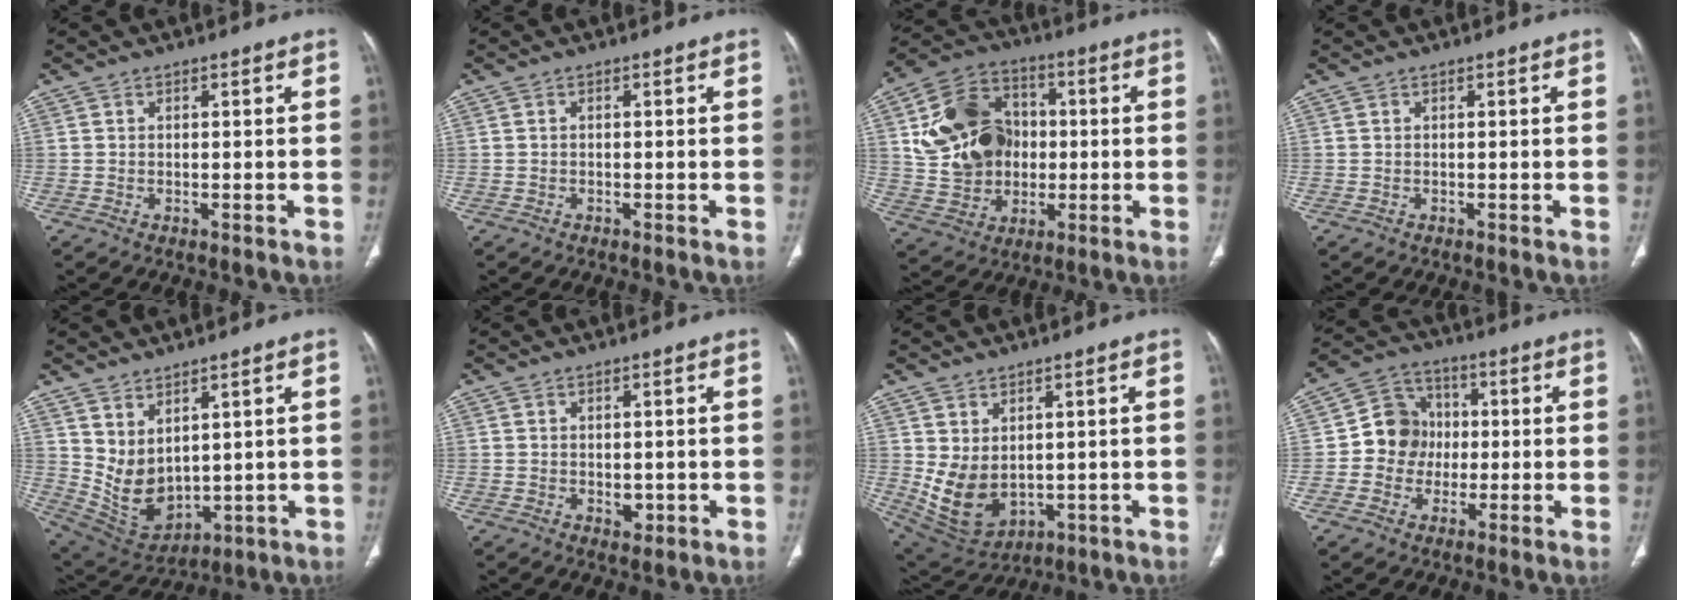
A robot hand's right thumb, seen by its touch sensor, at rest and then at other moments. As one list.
[{"total": 0.0}, {"total": 17.9, "force": [1.7, 14.3, 10.6], "torque": [-0.160, 0.014, 0.038]}, {"total": 0.0}, {"total": 9.4, "force": [3.3, 5.6, 6.8], "torque": [-0.104, -0.027, 0.097]}, {"total": 1.9, "force": [-0.2, 1.4, 1.3], "torque": [-0.011, -0.003, 0.003]}, {"total": 9.3, "force": [0.5, 6.4, 6.7], "torque": [-0.112, -0.012, 0.043]}, {"total": 9.6, "force": [-0.4, 8.9, 3.6], "torque": [-0.018, 0.022, -0.018]}]